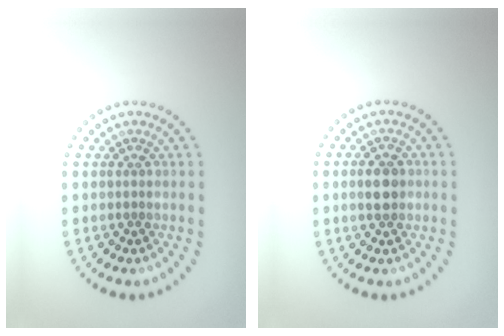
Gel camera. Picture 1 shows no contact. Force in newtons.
{"total": 2.9, "press": 2.9, "slide": 0.0}